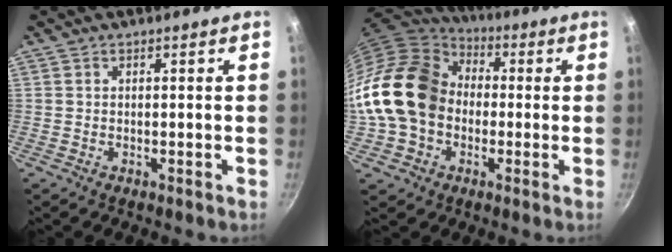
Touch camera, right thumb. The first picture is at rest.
{"total": 19.8, "force": [-0.8, 15.8, 11.9], "torque": [-0.209, 0.051, -0.019]}